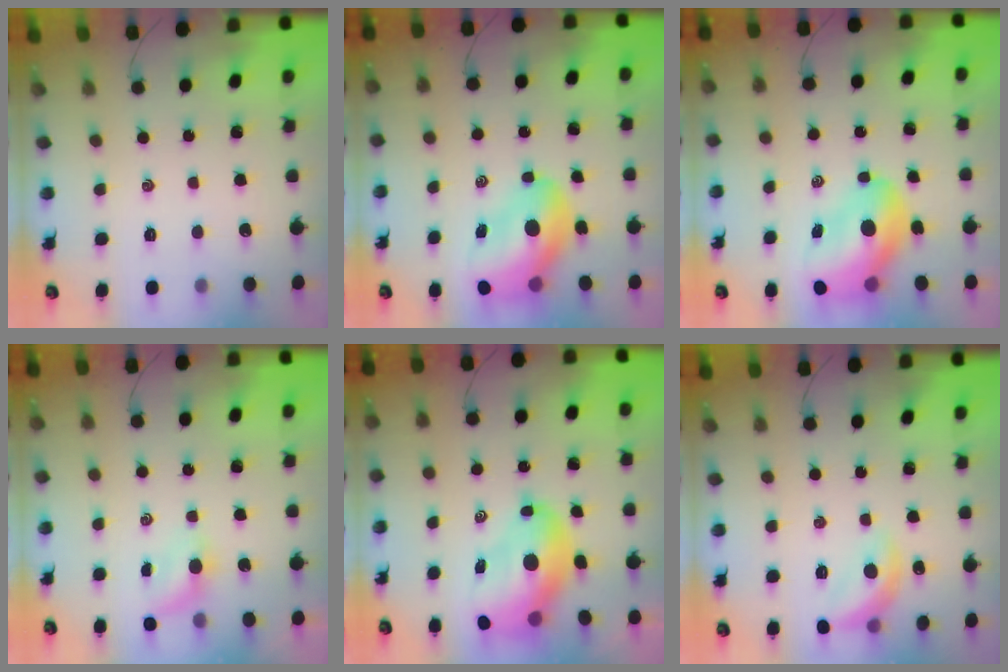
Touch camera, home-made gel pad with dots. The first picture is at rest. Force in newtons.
{"total": 13.2, "press": 12.7, "slide": 3.7}
{"total": 13.2, "press": 12.7, "slide": 3.7}
{"total": 3.0, "press": 2.8, "slide": 1.0}
{"total": 11.0, "press": 10.5, "slide": 3.2}
{"total": 10.8, "press": 10.7, "slide": 1.1}